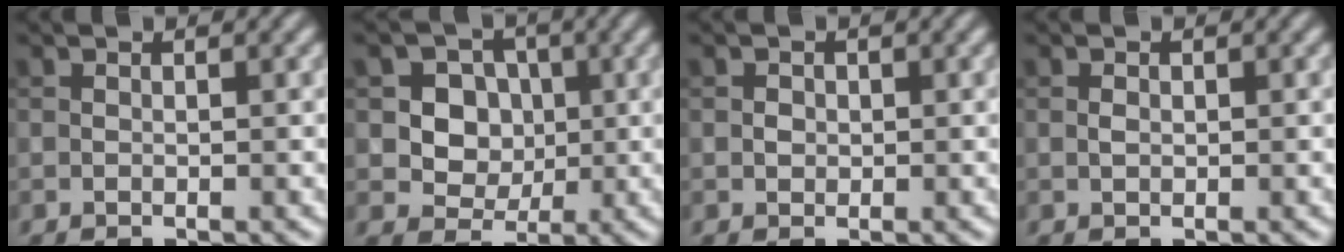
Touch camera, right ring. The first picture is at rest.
{"total": 5.8, "force": [1.3, 5.1, 2.4], "torque": [-0.036, 0.004, 0.023]}
{"total": 0.8, "force": [0.1, 0.7, 0.3], "torque": [-0.003, -0.002, 0.000]}
{"total": 0.6, "force": [0.1, 0.4, 0.4], "torque": [-0.008, 0.000, 0.001]}